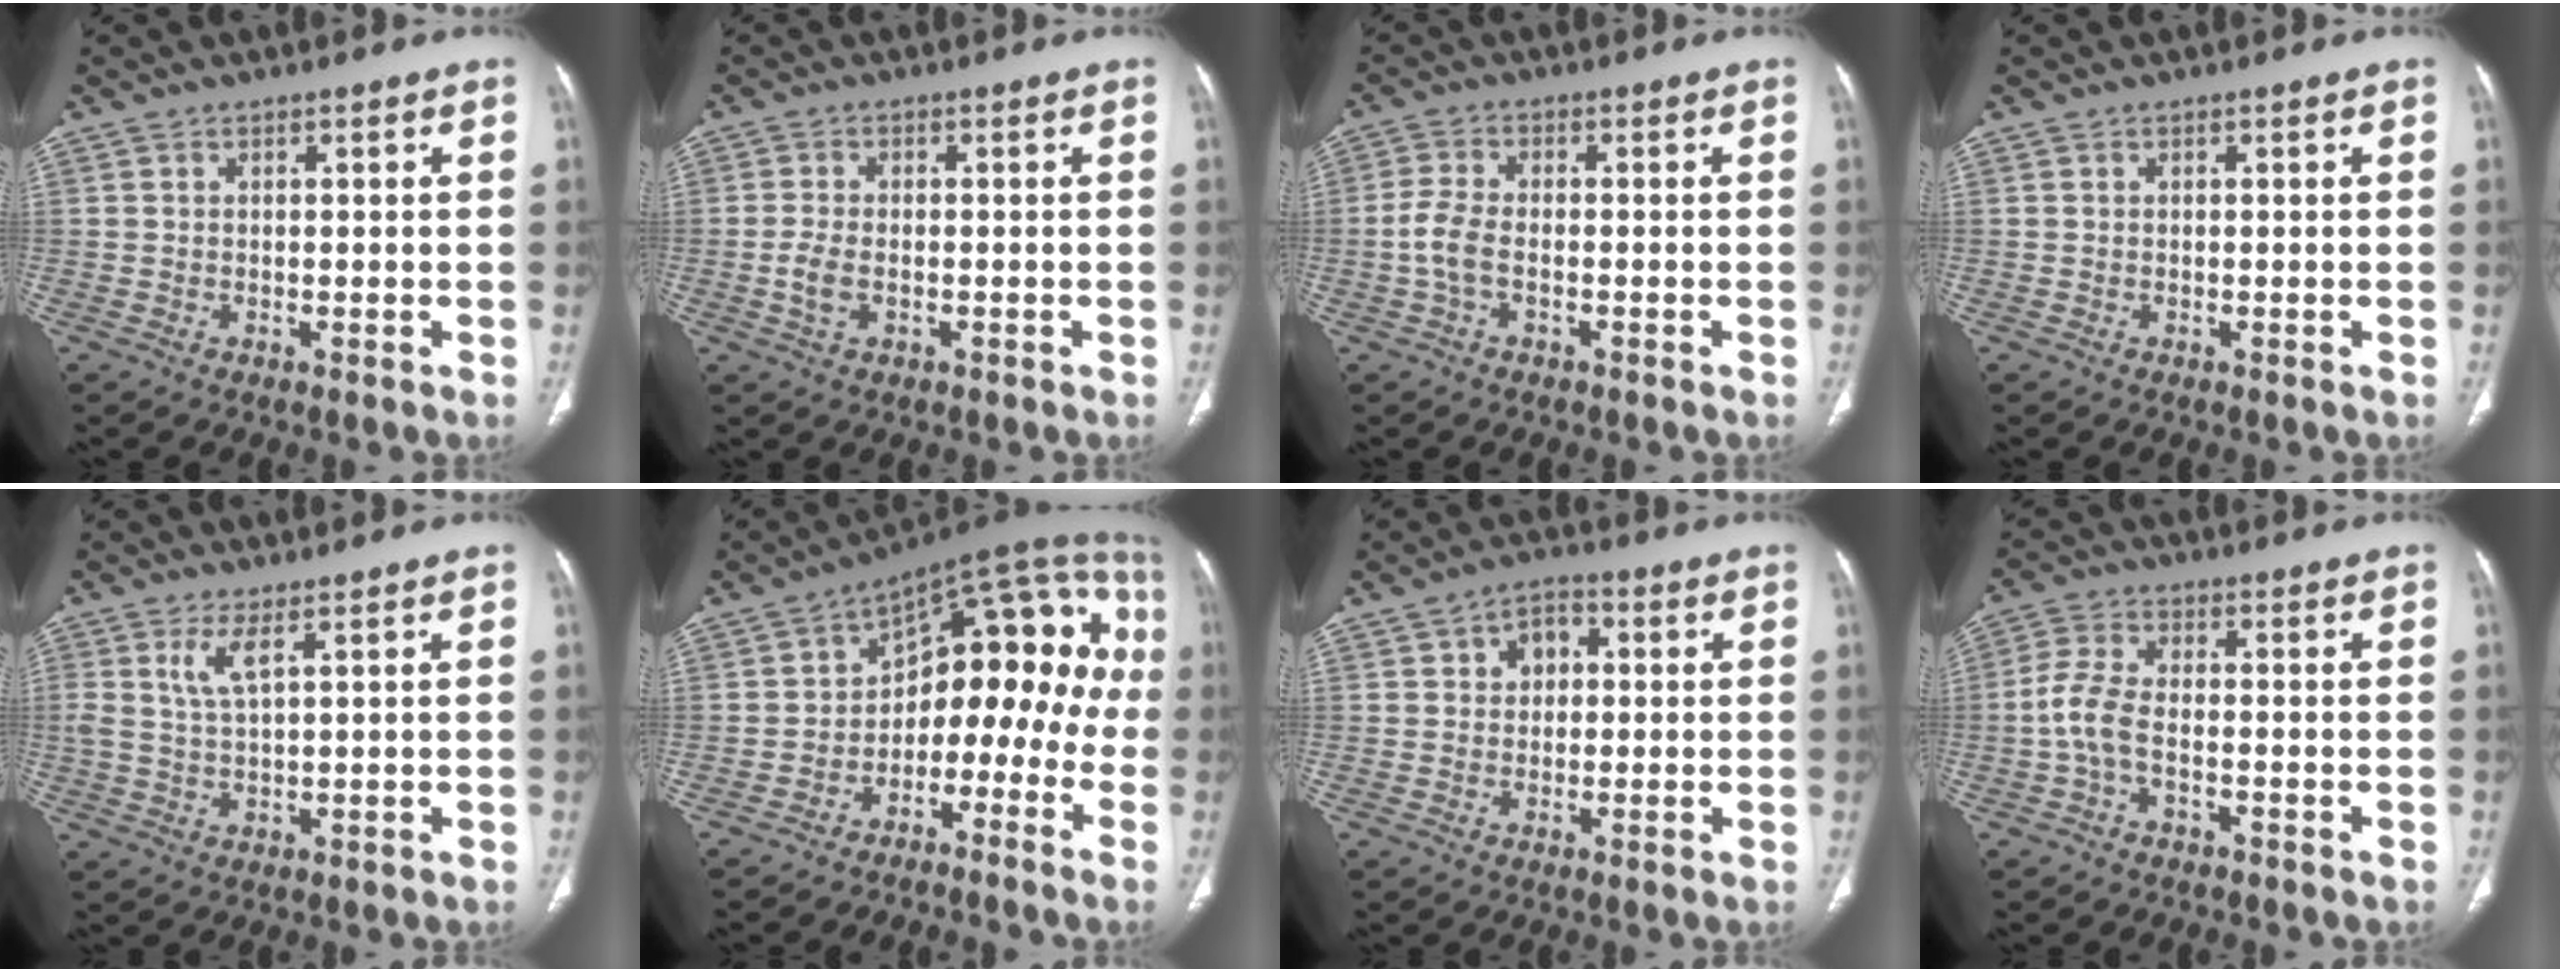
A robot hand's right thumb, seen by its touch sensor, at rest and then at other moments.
{"total": 3.7, "force": [-0.9, 2.1, 2.9], "torque": [-0.067, 0.004, -0.016]}
{"total": 4.5, "force": [-1.1, 2.4, 3.7], "torque": [-0.089, 0.012, -0.026]}
{"total": 0.0}
{"total": 4.0, "force": [1.8, 1.0, 3.4], "torque": [-0.080, -0.007, 0.045]}
{"total": 18.3, "force": [-5.4, 11.1, 13.5], "torque": [-0.141, 0.114, -0.088]}
{"total": 5.1, "force": [1.0, 3.9, 3.1], "torque": [-0.024, 0.008, 0.009]}
{"total": 5.7, "force": [-1.6, 2.8, 4.7], "torque": [-0.114, 0.021, -0.036]}